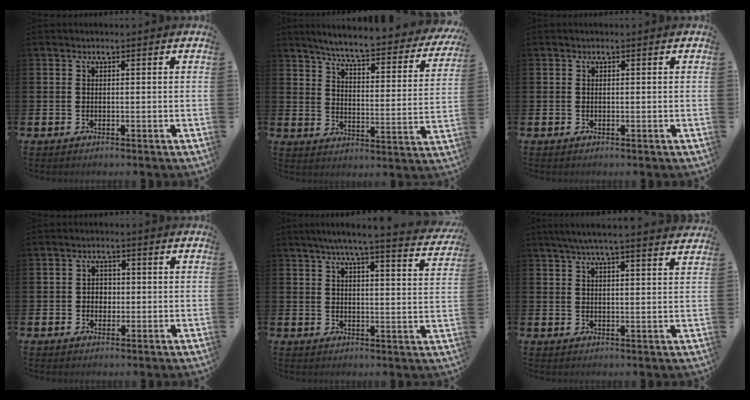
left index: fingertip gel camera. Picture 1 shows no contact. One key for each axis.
{"total": 6.2, "fx": 5.8, "fy": 0.0, "fz": 2.3, "tx": -0.063, "ty": -0.053, "tz": 0.091}
{"total": 0.0}
{"total": 2.2, "fx": 0.0, "fy": 2.0, "fz": 1.0, "tx": -0.005, "ty": 0.002, "tz": -0.007}
{"total": 5.8, "fx": 5.2, "fy": -0.1, "fz": 2.6, "tx": -0.052, "ty": -0.030, "tz": 0.085}
{"total": 5.2, "fx": 4.8, "fy": -0.2, "fz": 2.1, "tx": -0.047, "ty": -0.015, "tz": 0.085}